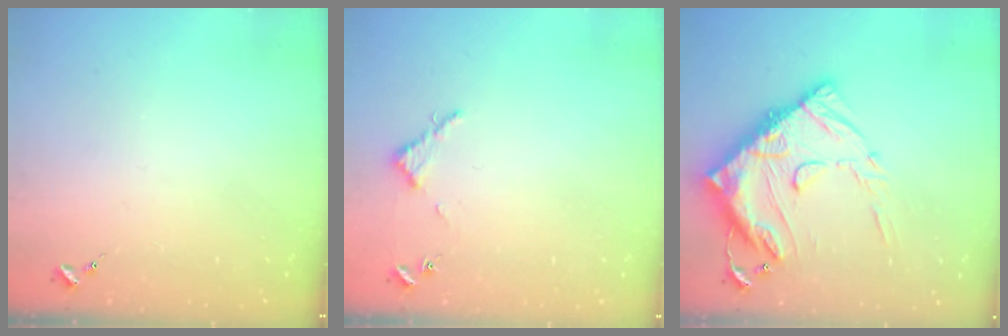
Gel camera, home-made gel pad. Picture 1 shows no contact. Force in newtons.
{"total": 2.8, "press": 2.8, "slide": 0.3}
{"total": 21.5, "press": 21.4, "slide": 2.1}